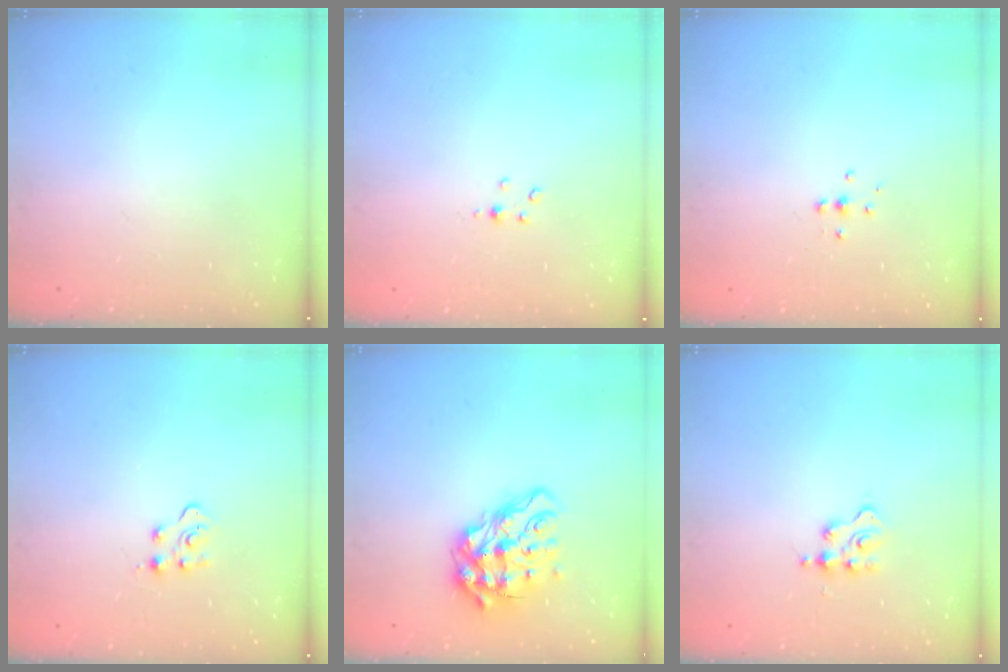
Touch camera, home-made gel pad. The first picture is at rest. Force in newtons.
{"total": 2.5, "press": 2.5, "slide": 0.3}
{"total": 4.3, "press": 4.3, "slide": 0.6}
{"total": 3.6, "press": 3.6, "slide": 0.5}
{"total": 13.8, "press": 13.7, "slide": 1.7}
{"total": 2.3, "press": 2.2, "slide": 0.5}